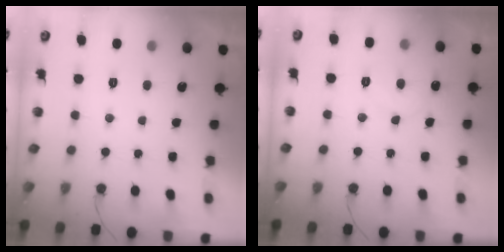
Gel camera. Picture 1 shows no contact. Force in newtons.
{"total": 7.0, "press": 7.0, "slide": 0.5}